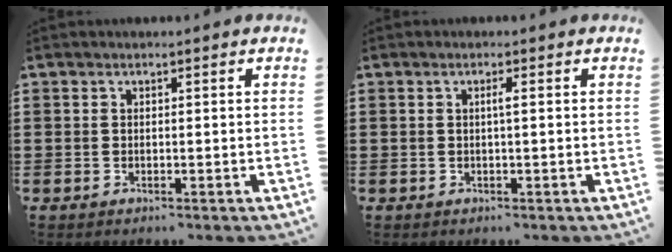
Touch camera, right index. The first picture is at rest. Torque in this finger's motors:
{"motor_torque": [0.31, -0.26, 0.01, 0.04]}